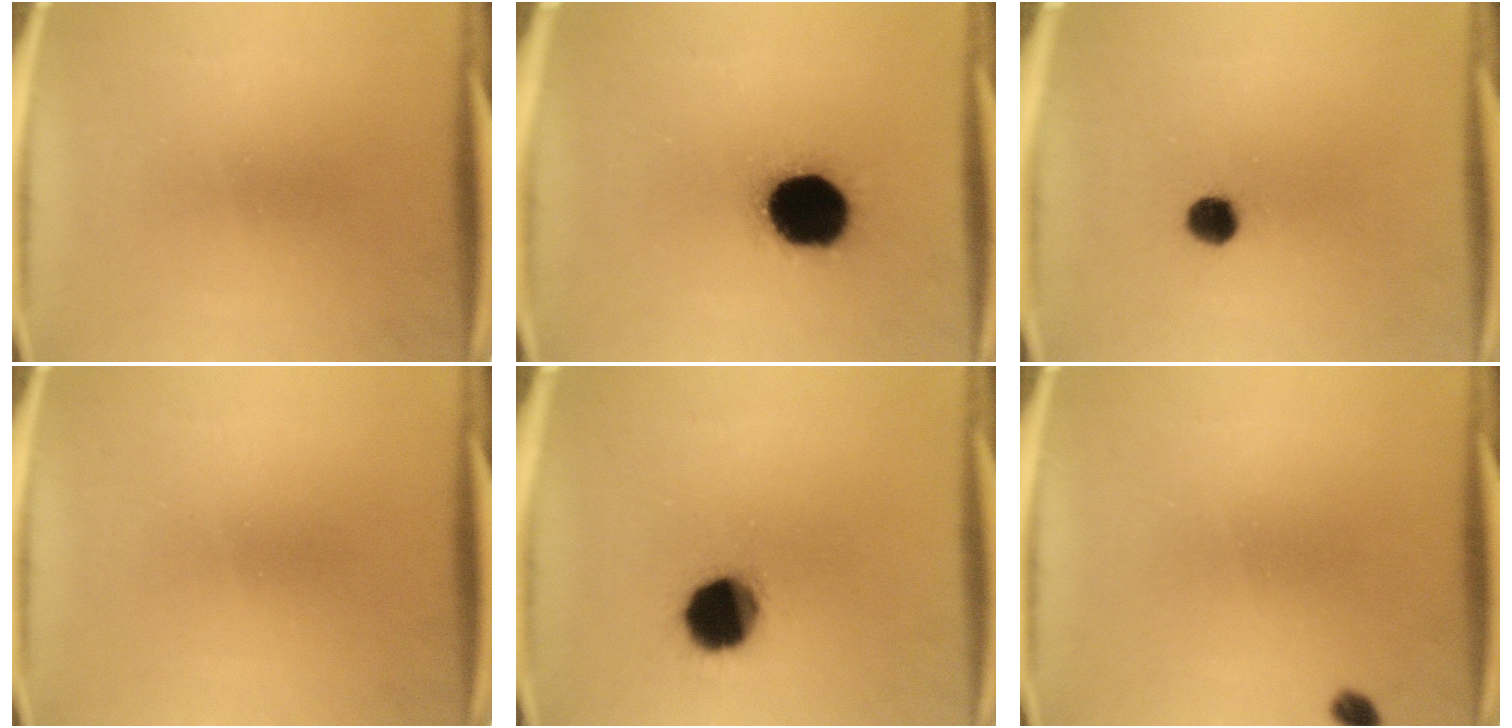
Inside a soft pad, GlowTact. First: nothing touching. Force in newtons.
{"total": 19.6}
{"total": 4.3}
{"total": 0.0}
{"total": 12.9}
{"total": 1.5}